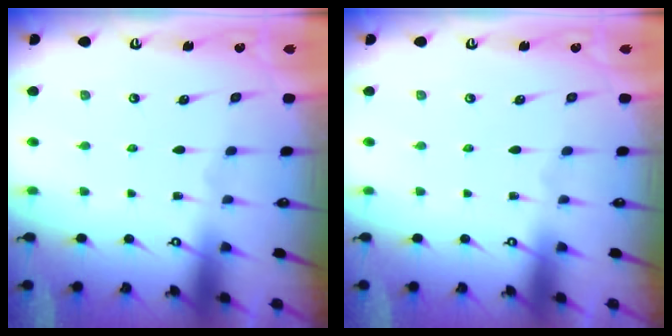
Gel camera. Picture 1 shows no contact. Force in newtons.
{"total": 0.0}